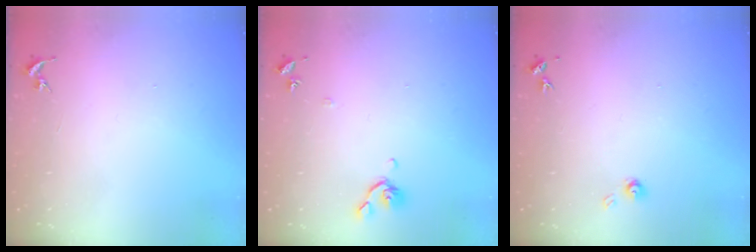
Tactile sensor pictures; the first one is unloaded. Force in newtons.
{"total": 6.7, "press": 6.6, "slide": 1.0}
{"total": 4.1, "press": 4.1, "slide": 0.4}